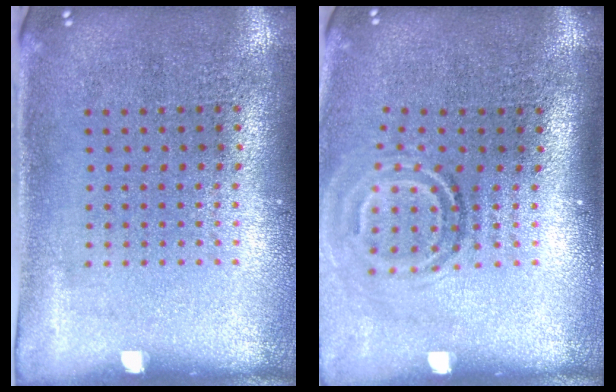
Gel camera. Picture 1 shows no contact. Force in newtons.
{"total": 1.9, "press": 1.1, "slide": 1.5}